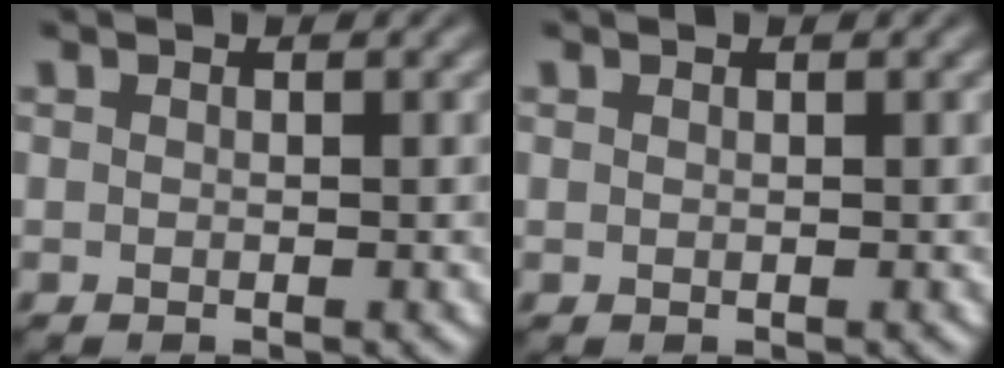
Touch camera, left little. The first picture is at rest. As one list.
[{"total": 0.0}]